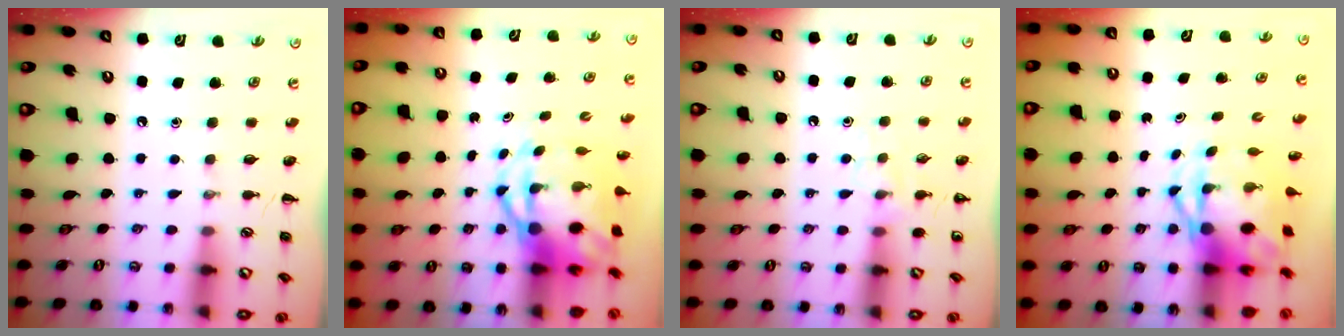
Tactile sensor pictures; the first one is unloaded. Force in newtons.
{"total": 8.3, "press": 8.0, "slide": 2.2}
{"total": 5.8, "press": 5.3, "slide": 2.2}
{"total": 5.4, "press": 5.2, "slide": 1.2}